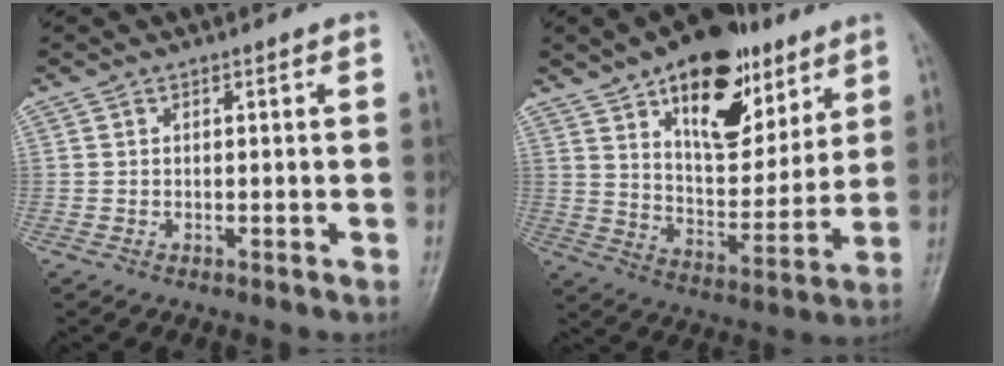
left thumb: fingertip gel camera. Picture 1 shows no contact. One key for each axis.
{"total": 20.7, "fx": 11.3, "fy": 10.7, "fz": 13.7, "tx": -0.155, "ty": -0.051, "tz": 0.182}